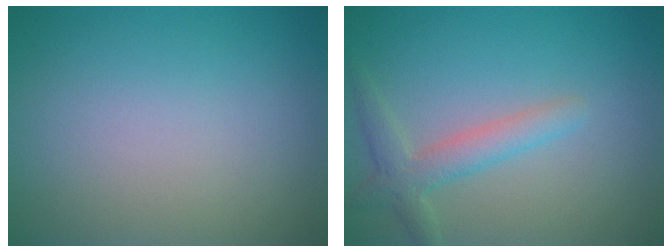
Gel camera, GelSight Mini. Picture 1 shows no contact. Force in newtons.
{"total": 2.8, "press": 2.8, "slide": 0.3}